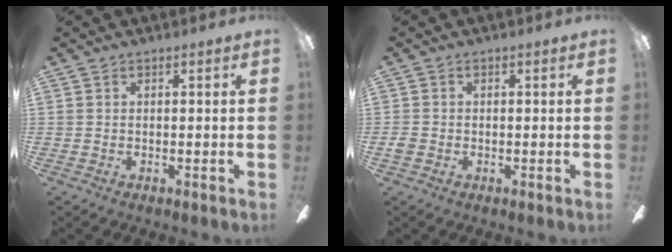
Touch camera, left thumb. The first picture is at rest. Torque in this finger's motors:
{"motor_torque": [-0.09, -0.03, 0.45, -0.19, 0.00]}